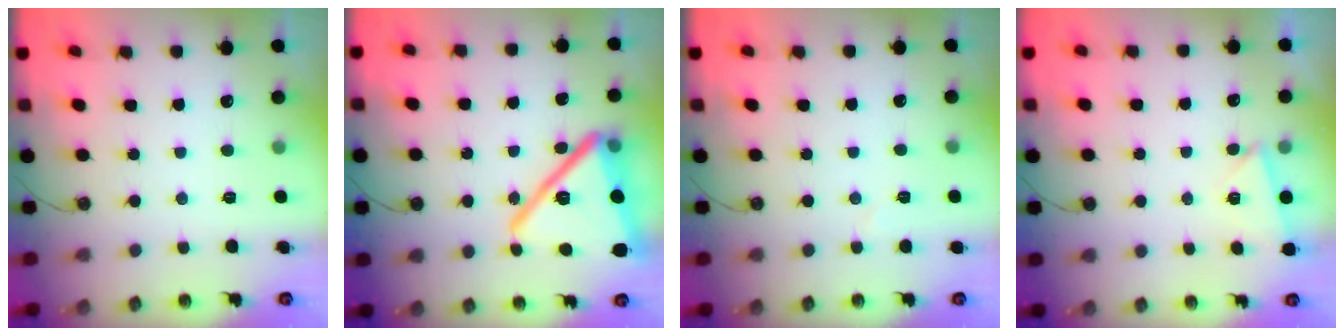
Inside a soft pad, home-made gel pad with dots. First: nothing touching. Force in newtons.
{"total": 24.8, "press": 24.7, "slide": 2.2}
{"total": 3.7, "press": 3.1, "slide": 2.0}
{"total": 3.7, "press": 3.4, "slide": 1.4}